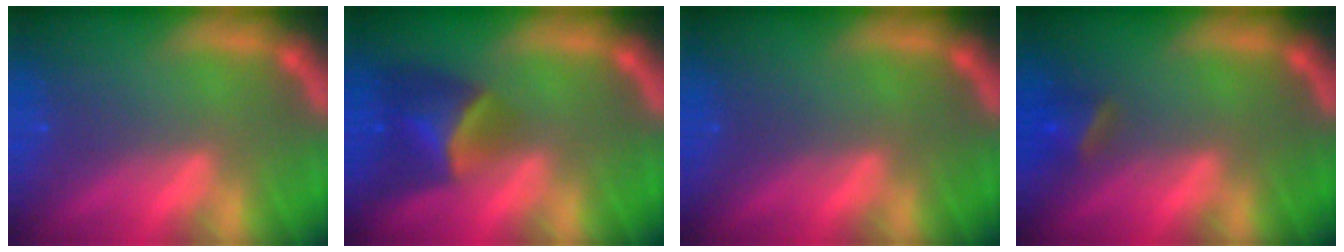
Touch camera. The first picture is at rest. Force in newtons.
{"total": 5.5}
{"total": 0.0}
{"total": 2.4}